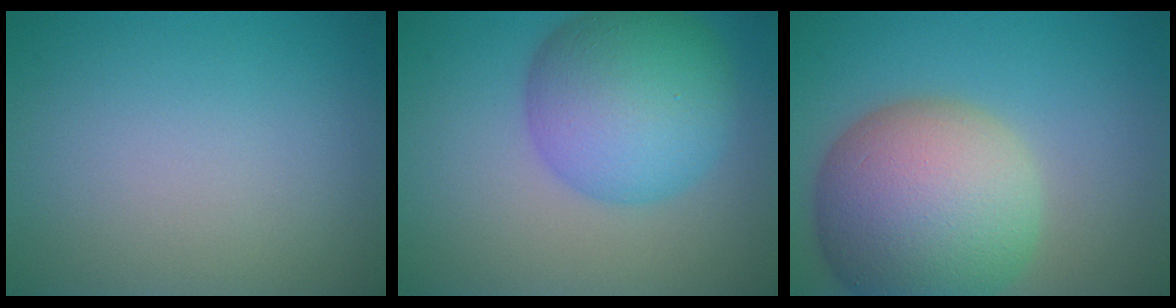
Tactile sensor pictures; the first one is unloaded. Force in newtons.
{"total": 9.1, "press": 9.1, "slide": 0.1}
{"total": 12.6, "press": 12.5, "slide": 1.0}